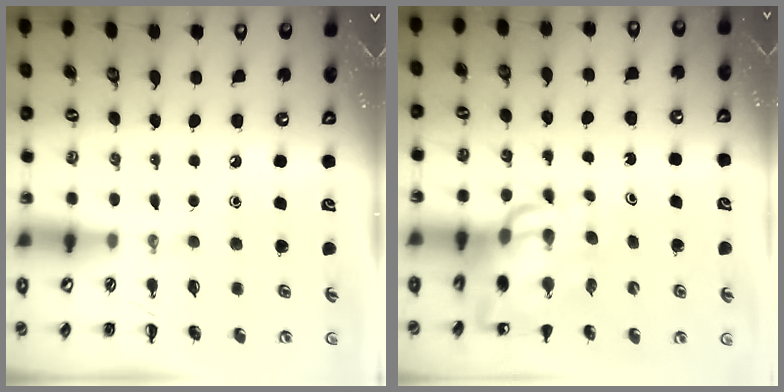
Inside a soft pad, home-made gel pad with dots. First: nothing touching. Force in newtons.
{"total": 12.7, "press": 12.1, "slide": 3.7}